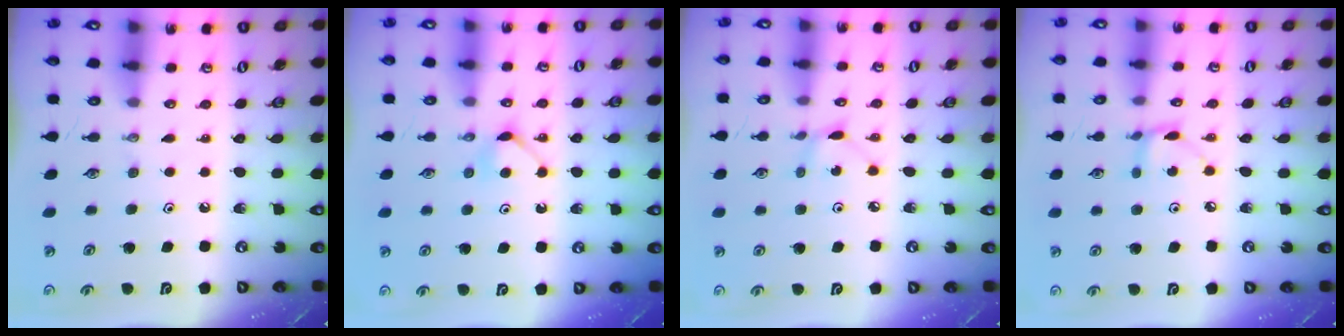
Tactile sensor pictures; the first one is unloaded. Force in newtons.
{"total": 4.2, "press": 4.2, "slide": 0.5}
{"total": 2.3, "press": 2.3, "slide": 0.1}
{"total": 3.8, "press": 3.8, "slide": 0.1}